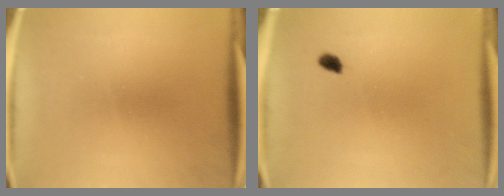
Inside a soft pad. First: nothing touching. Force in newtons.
{"total": 1.5}